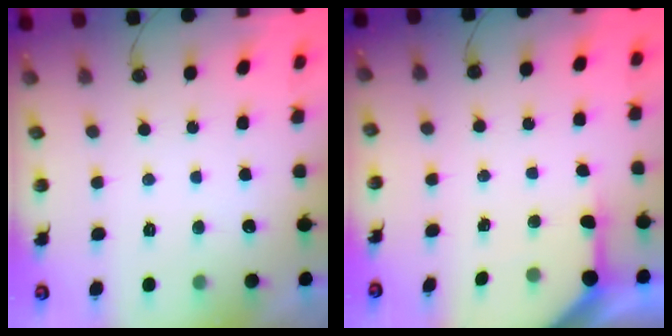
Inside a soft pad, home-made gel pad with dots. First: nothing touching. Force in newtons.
{"total": 4.8, "press": 4.8, "slide": 0.3}